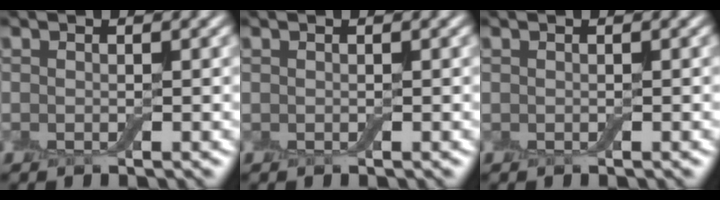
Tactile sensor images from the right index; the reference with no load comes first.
{"total": 0.0}
{"total": 0.0}